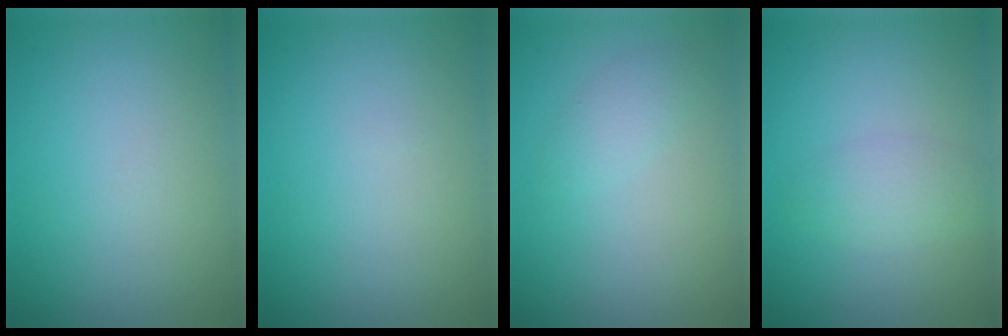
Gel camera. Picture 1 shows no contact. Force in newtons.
{"total": 0.0}
{"total": 1.5, "press": 1.5, "slide": 0.1}
{"total": 2.0, "press": 2.0, "slide": 0.2}